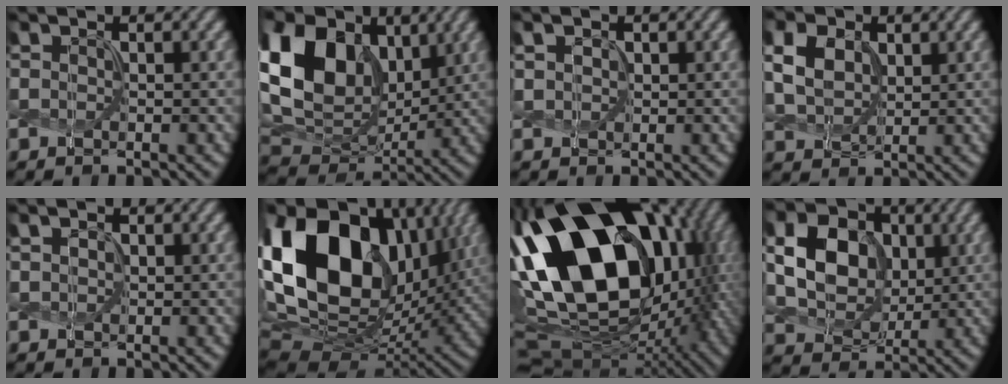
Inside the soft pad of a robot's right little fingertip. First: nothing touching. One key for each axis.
{"total": 15.3, "fx": 4.6, "fy": 11.0, "fz": 9.6, "tx": -0.209, "ty": 0.040, "tz": 0.083}
{"total": 1.2, "fx": 0.5, "fy": 1.0, "fz": 0.5, "tx": -0.025, "ty": 0.011, "tz": 0.013}
{"total": 3.9, "fx": 0.5, "fy": 3.0, "fz": 2.4, "tx": -0.078, "ty": 0.004, "tz": 0.017}
{"total": 0.9, "fx": 0.3, "fy": 0.8, "fz": 0.4, "tx": -0.020, "ty": 0.009, "tz": 0.013}
{"total": 19.0, "fx": 5.0, "fy": 13.6, "fz": 12.3, "tx": -0.264, "ty": 0.031, "tz": 0.096}
{"total": 20.1, "fx": 1.7, "fy": 13.3, "fz": 15.0, "tx": -0.281, "ty": 0.008, "tz": 0.041}
{"total": 7.6, "fx": 0.7, "fy": 6.1, "fz": 4.5, "tx": -0.112, "ty": 0.004, "tz": 0.011}